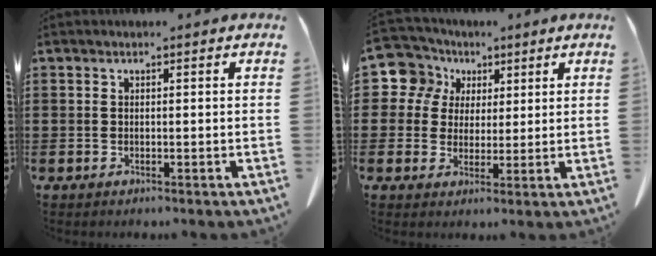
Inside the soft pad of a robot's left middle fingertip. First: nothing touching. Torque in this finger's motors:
{"motor_torque": [0.35, 0.07, 0.00, 0.00]}